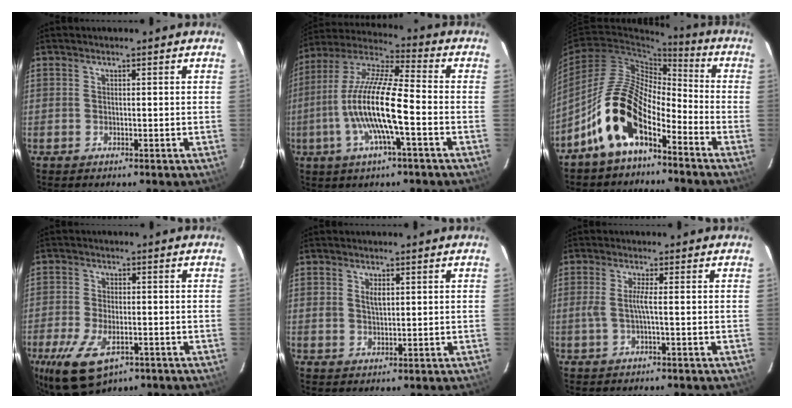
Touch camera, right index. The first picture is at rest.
{"total": 15.1, "force": [-3.8, 2.2, 14.4], "torque": [-0.282, -0.002, -0.079]}
{"total": 13.0, "force": [-7.9, 5.9, 8.5], "torque": [-0.160, 0.017, -0.151]}
{"total": 11.4, "force": [-5.9, 5.8, 7.9], "torque": [-0.180, -0.030, -0.098]}
{"total": 2.4, "force": [0.9, 1.4, 1.7], "torque": [-0.029, 0.002, 0.016]}
{"total": 2.6, "force": [-0.5, -0.4, 2.5], "torque": [-0.049, 0.002, -0.007]}